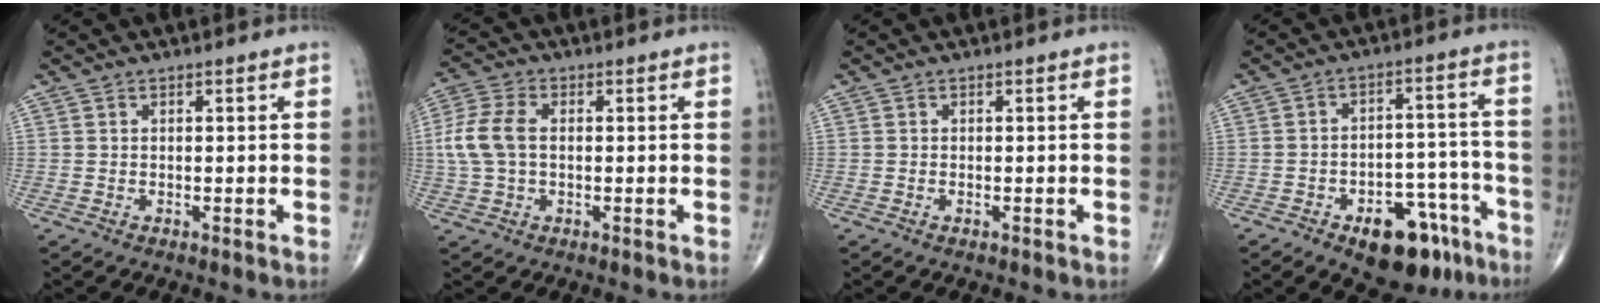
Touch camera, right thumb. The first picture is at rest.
{"total": 8.0, "force": [0.3, 5.0, 6.2], "torque": [-0.150, 0.017, 0.003]}
{"total": 0.0}
{"total": 14.0, "force": [-8.4, 7.3, 8.5], "torque": [-0.082, 0.069, -0.113]}